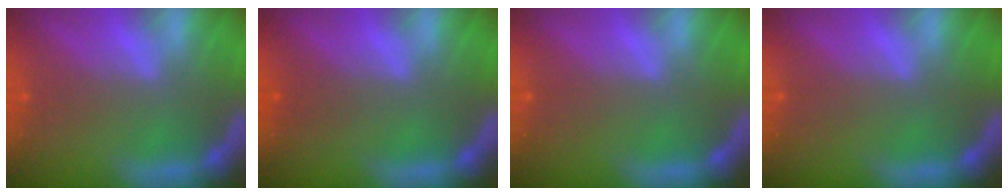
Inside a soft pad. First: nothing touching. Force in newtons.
{"total": 0.9}
{"total": 0.0}
{"total": 0.0}